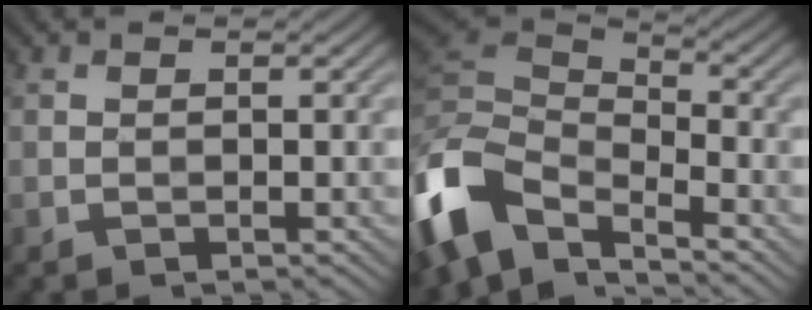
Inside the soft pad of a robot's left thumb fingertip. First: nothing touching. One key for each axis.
{"total": 11.1, "fx": -6.6, "fy": 5.5, "fz": 7.0, "tx": -0.162, "ty": 0.001, "tz": -0.143}